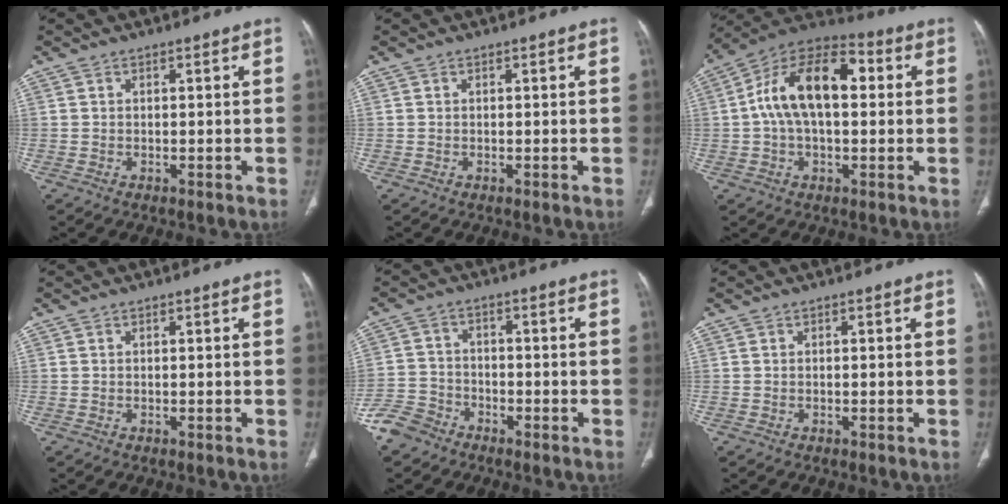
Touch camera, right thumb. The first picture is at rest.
{"total": 0.0}
{"total": 16.7, "force": [2.1, 9.2, 13.7], "torque": [-0.230, 0.040, 0.027]}
{"total": 0.0}
{"total": 5.9, "force": [-4.6, 3.6, 0.9], "torque": [-0.008, 0.020, -0.100]}
{"total": 0.0}